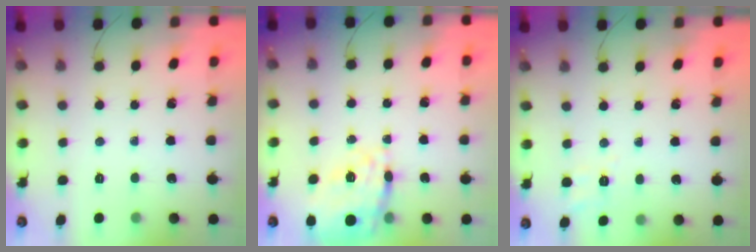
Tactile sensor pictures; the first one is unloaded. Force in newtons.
{"total": 20.3, "press": 20.1, "slide": 3.3}
{"total": 5.3, "press": 4.8, "slide": 2.2}